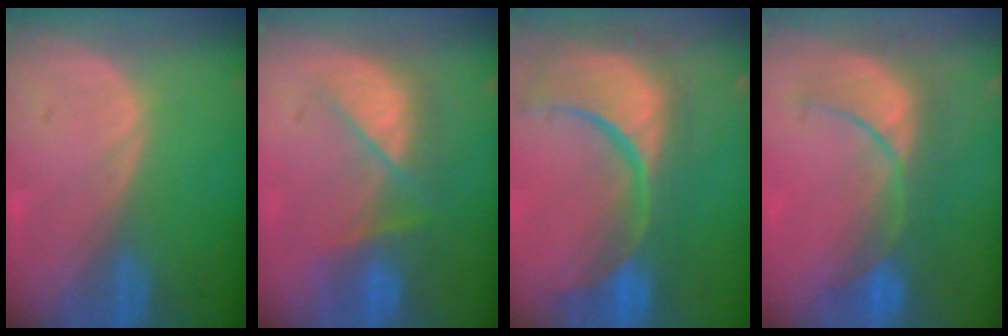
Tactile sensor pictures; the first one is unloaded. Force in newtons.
{"total": 7.6, "press": 7.3, "slide": 2.0}
{"total": 15.4, "press": 12.1, "slide": 9.5}
{"total": 8.3, "press": 8.3, "slide": 0.1}